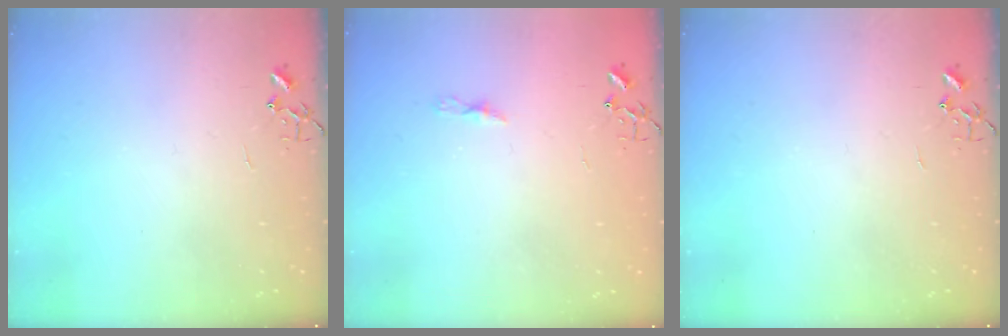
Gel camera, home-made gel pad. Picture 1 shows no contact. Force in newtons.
{"total": 3.9, "press": 3.9, "slide": 0.5}
{"total": 0.0}